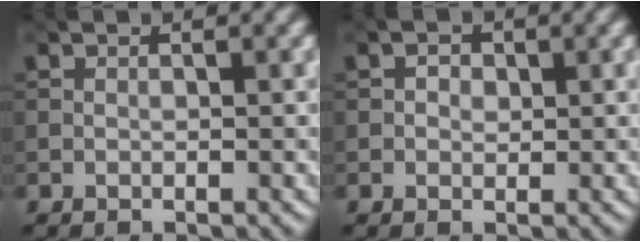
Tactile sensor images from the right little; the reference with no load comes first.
{"total": 1.2, "force": [0.2, 1.0, 0.6], "torque": [-0.007, 0.000, 0.000]}